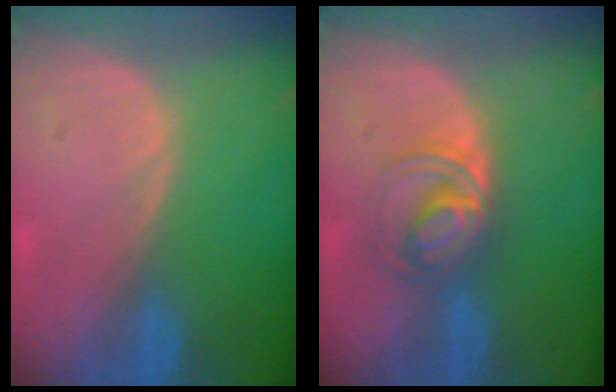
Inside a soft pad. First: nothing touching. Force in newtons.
{"total": 6.0, "press": 5.6, "slide": 2.1}